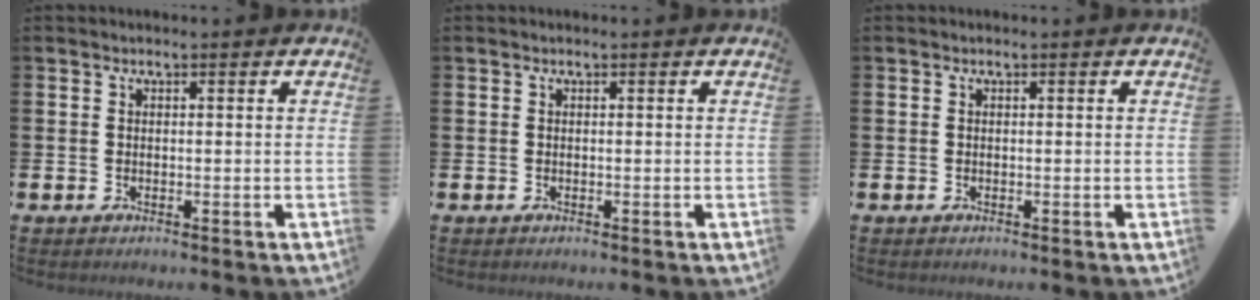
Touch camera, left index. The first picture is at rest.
{"total": 0.0}
{"total": 0.0}